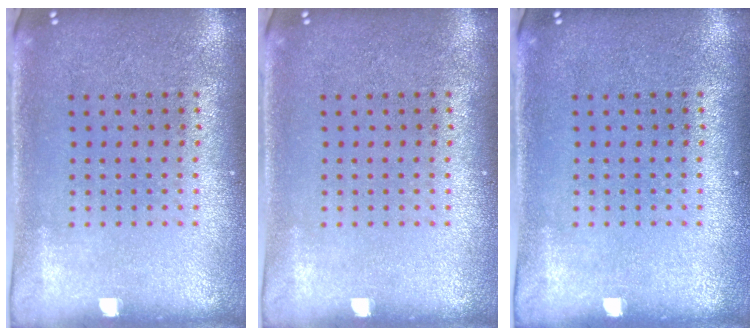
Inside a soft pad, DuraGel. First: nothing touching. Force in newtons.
{"total": 0.0}
{"total": 0.0}